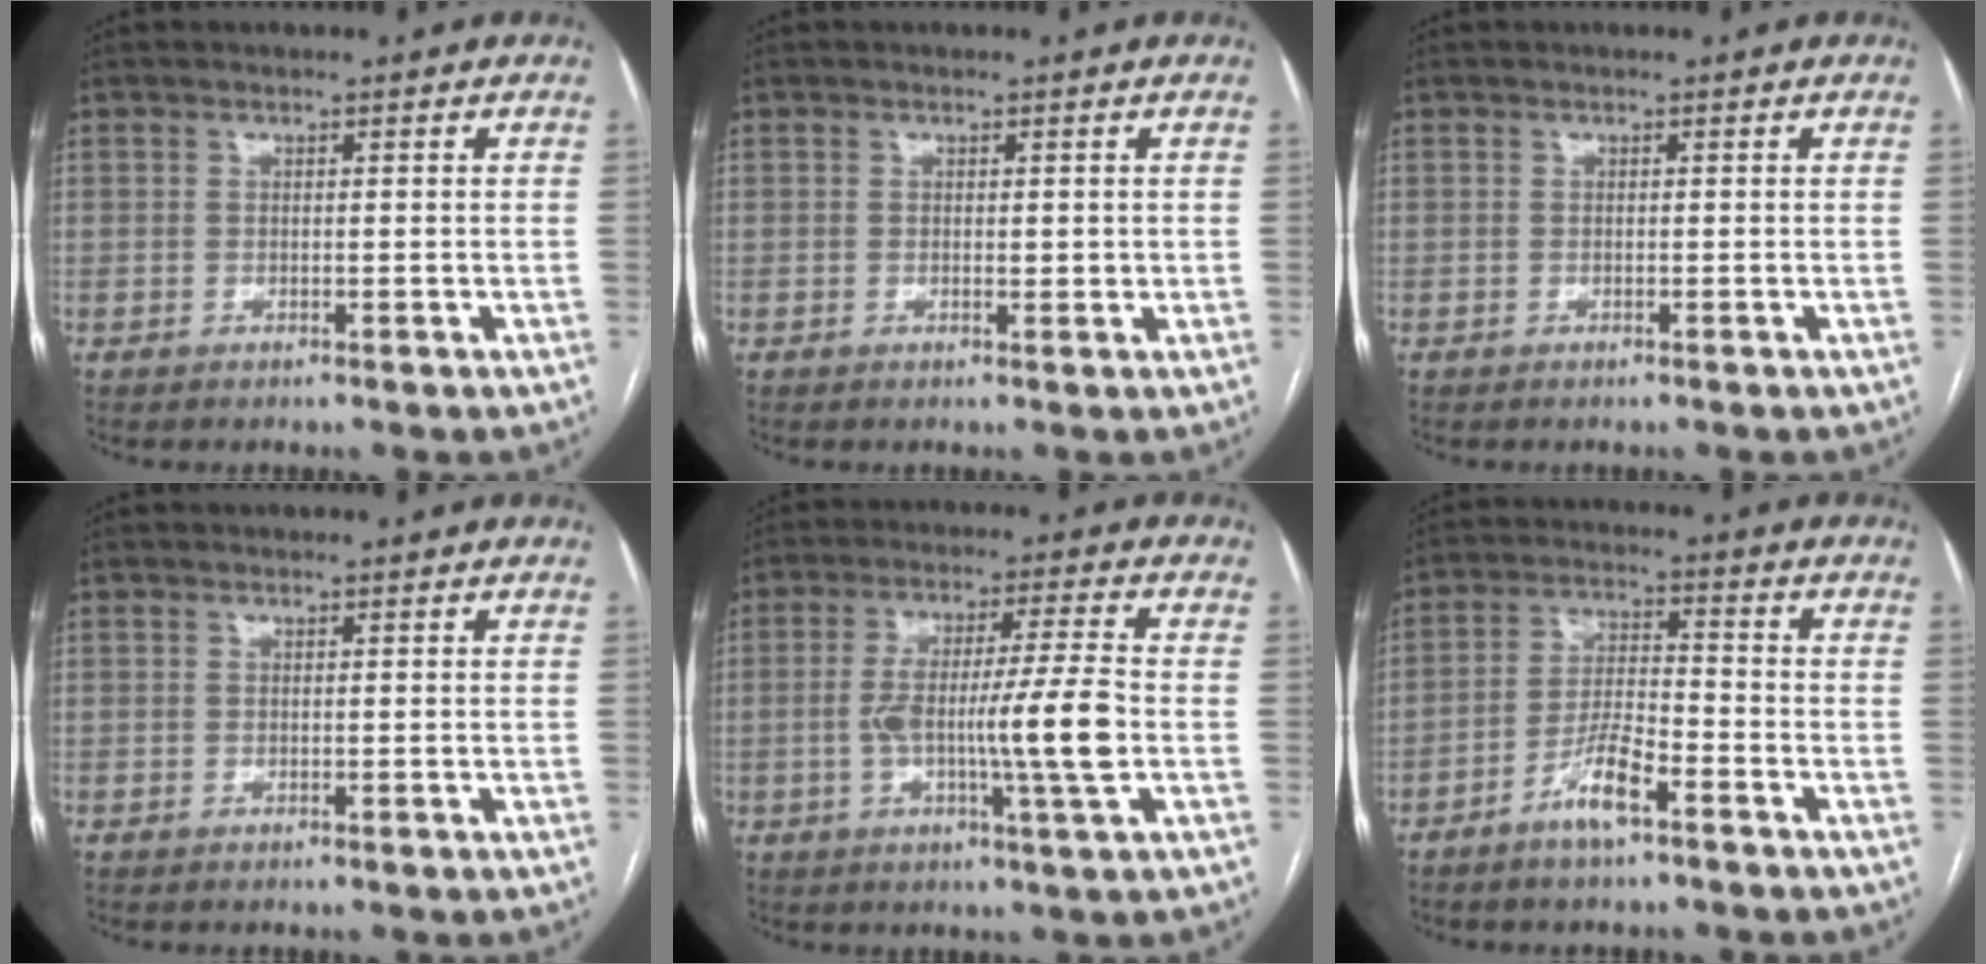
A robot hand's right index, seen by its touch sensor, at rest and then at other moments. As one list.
[{"total": 0.9, "force": [0.1, 0.4, 0.8], "torque": [-0.011, -0.003, 0.003]}, {"total": 0.0}, {"total": 0.0}, {"total": 11.5, "force": [-1.8, -0.2, 11.4], "torque": [-0.204, 0.001, -0.035]}, {"total": 6.8, "force": [-4.3, 1.3, 5.1], "torque": [-0.105, 0.003, -0.082]}]